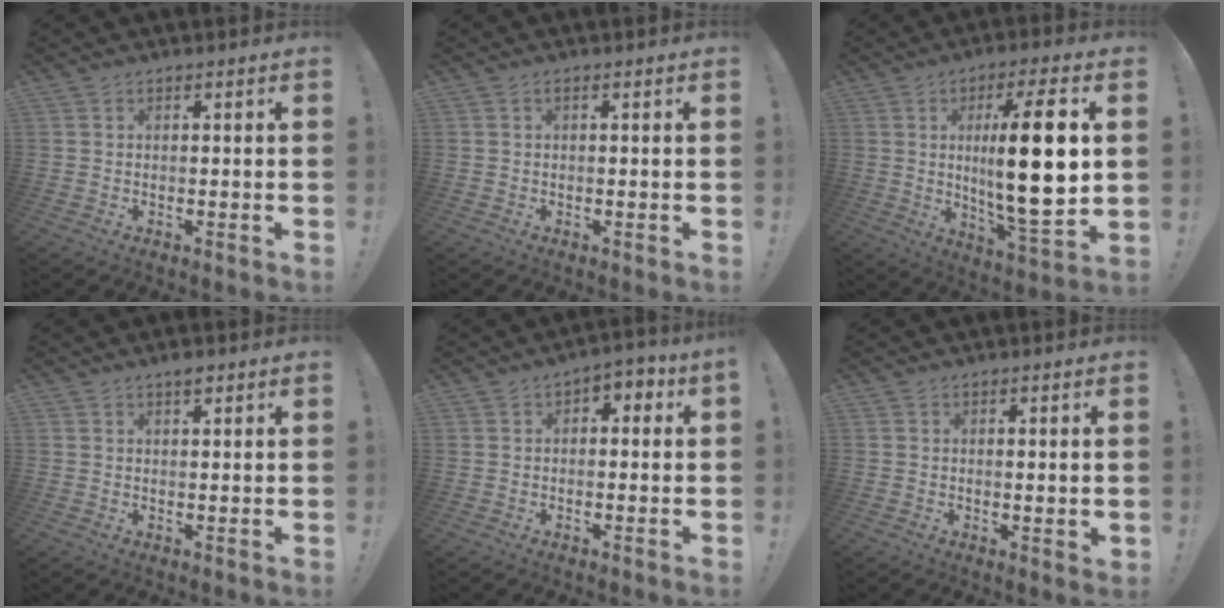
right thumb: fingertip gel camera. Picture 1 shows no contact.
{"total": 0.6, "force": [0.0, 0.3, 0.6], "torque": [-0.004, -0.001, -0.001]}
{"total": 20.1, "force": [2.3, 4.4, 19.5], "torque": [-0.325, -0.018, 0.022]}
{"total": 2.1, "force": [1.5, 0.7, 1.2], "torque": [-0.011, -0.006, 0.024]}
{"total": 3.0, "force": [-0.7, 1.9, 2.2], "torque": [-0.025, 0.009, -0.016]}
{"total": 1.6, "force": [0.7, 0.0, 1.4], "torque": [-0.014, -0.007, 0.009]}